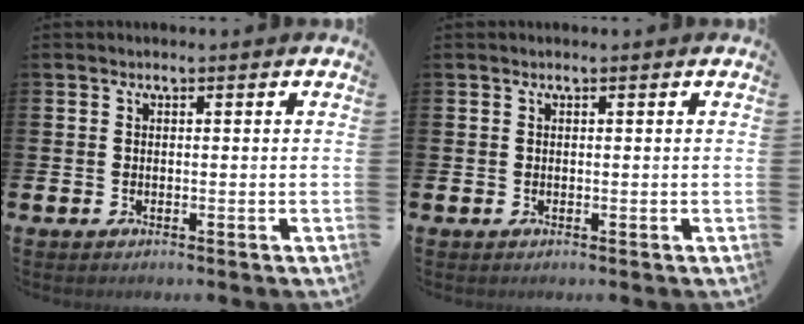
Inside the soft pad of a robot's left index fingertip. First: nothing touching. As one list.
[{"total": 0.0}]